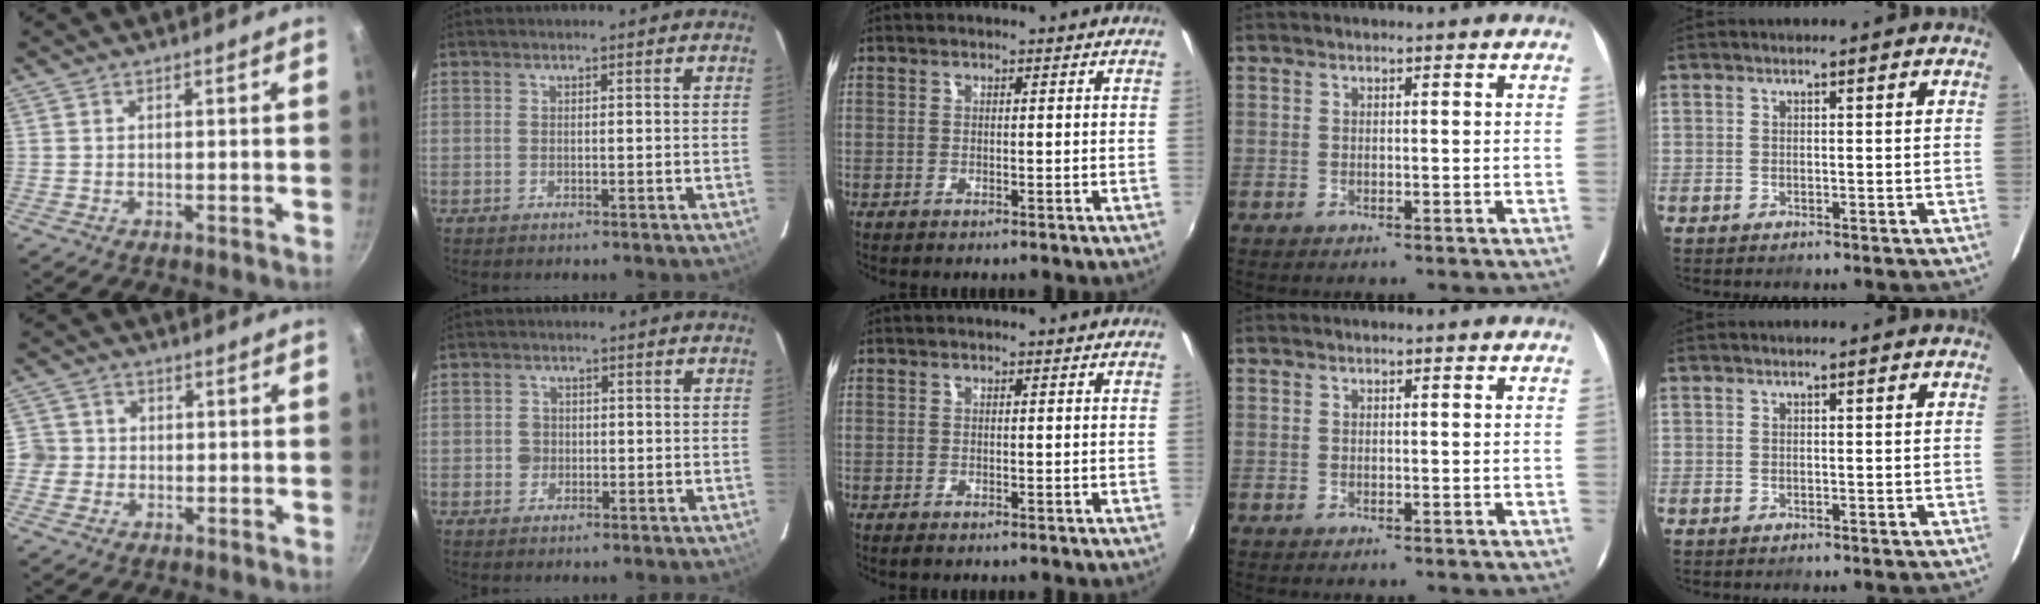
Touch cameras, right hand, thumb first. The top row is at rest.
{"thumb": {"total": 4.1, "force": [-0.8, 3.9, 0.9], "torque": [0.014, 0.010, -0.021]}, "index": {"total": 2.2, "force": [-0.3, 2.2, 0.4], "torque": [-0.005, 0.005, -0.004]}}